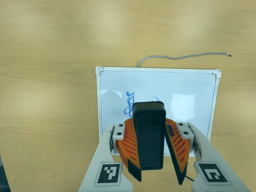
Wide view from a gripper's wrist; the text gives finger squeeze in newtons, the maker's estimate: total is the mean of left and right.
{"total": 10.4, "left": 10.5, "right": 10.3}